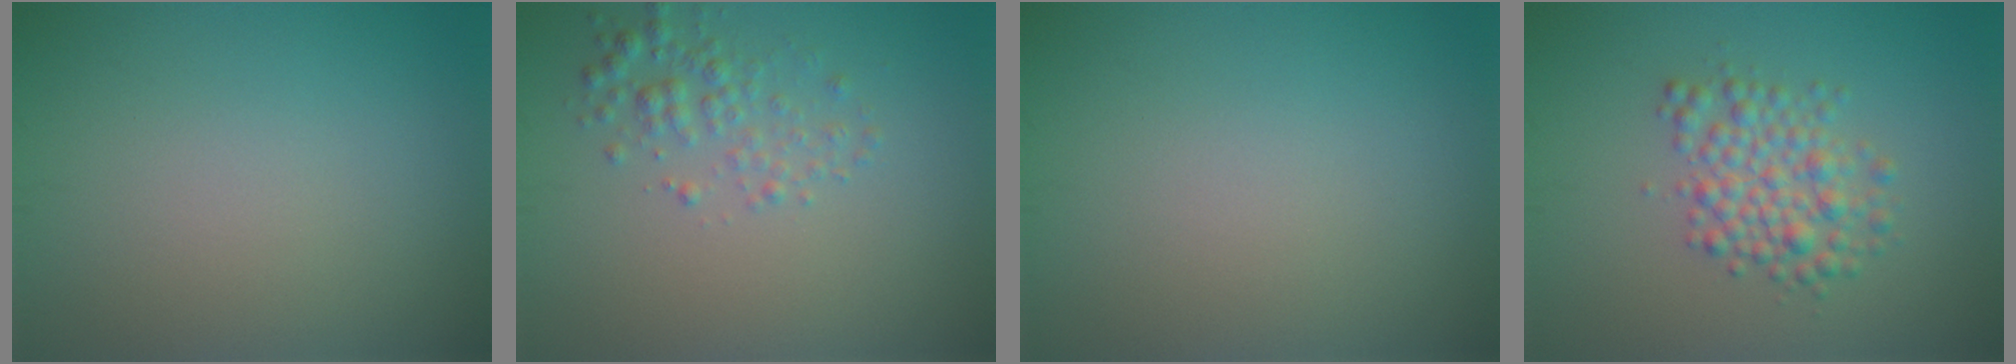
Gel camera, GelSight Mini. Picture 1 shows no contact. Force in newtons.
{"total": 2.3, "press": 2.3, "slide": 0.1}
{"total": 0.0}
{"total": 3.6, "press": 3.6, "slide": 0.1}